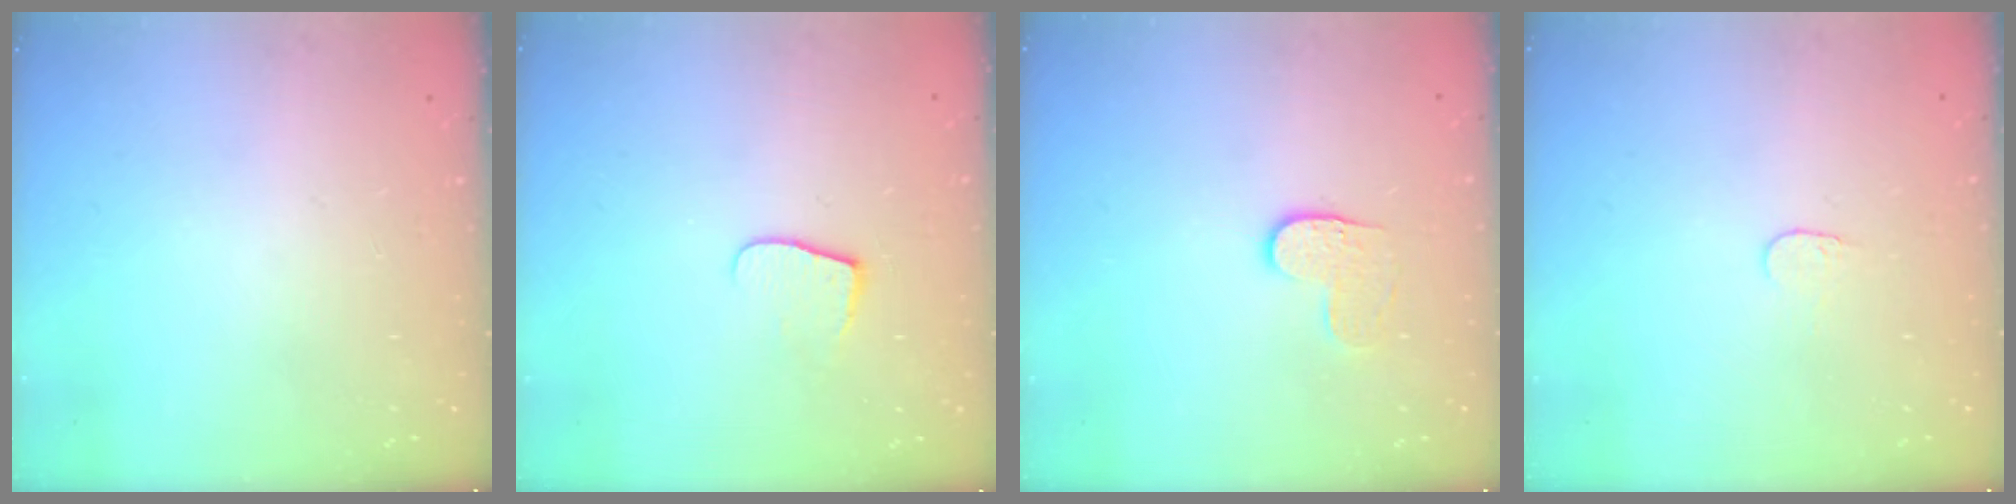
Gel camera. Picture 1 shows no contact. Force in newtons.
{"total": 5.4, "press": 5.4, "slide": 0.5}
{"total": 4.0, "press": 3.9, "slide": 0.4}
{"total": 3.8, "press": 3.8, "slide": 0.3}